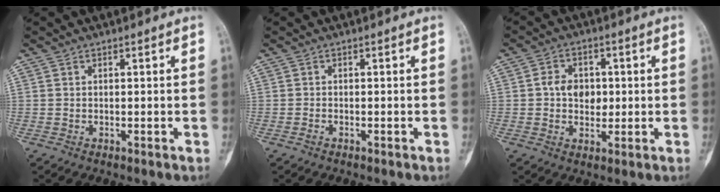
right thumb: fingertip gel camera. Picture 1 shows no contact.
{"total": 0.6, "force": [-0.4, 0.3, 0.2], "torque": [-0.008, 0.002, -0.009]}
{"total": 6.4, "force": [0.4, 4.9, 4.1], "torque": [-0.038, 0.005, 0.005]}